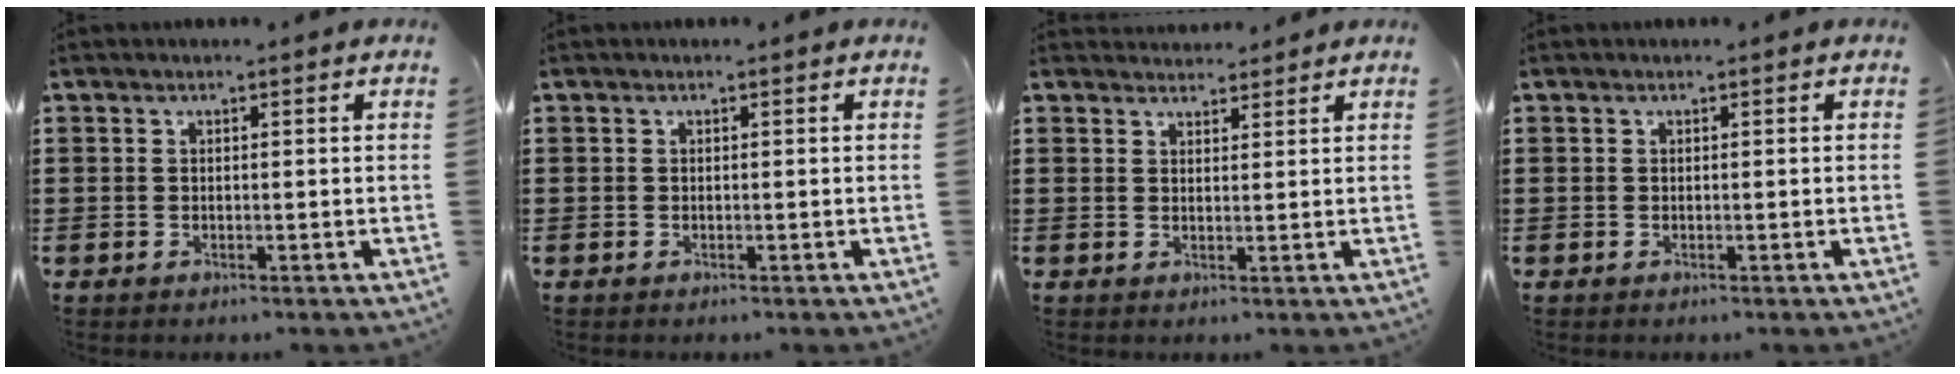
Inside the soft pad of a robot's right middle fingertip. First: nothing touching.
{"total": 0.0}
{"total": 2.2, "force": [2.1, 0.3, -0.4], "torque": [0.008, -0.005, 0.040]}
{"total": 0.0}